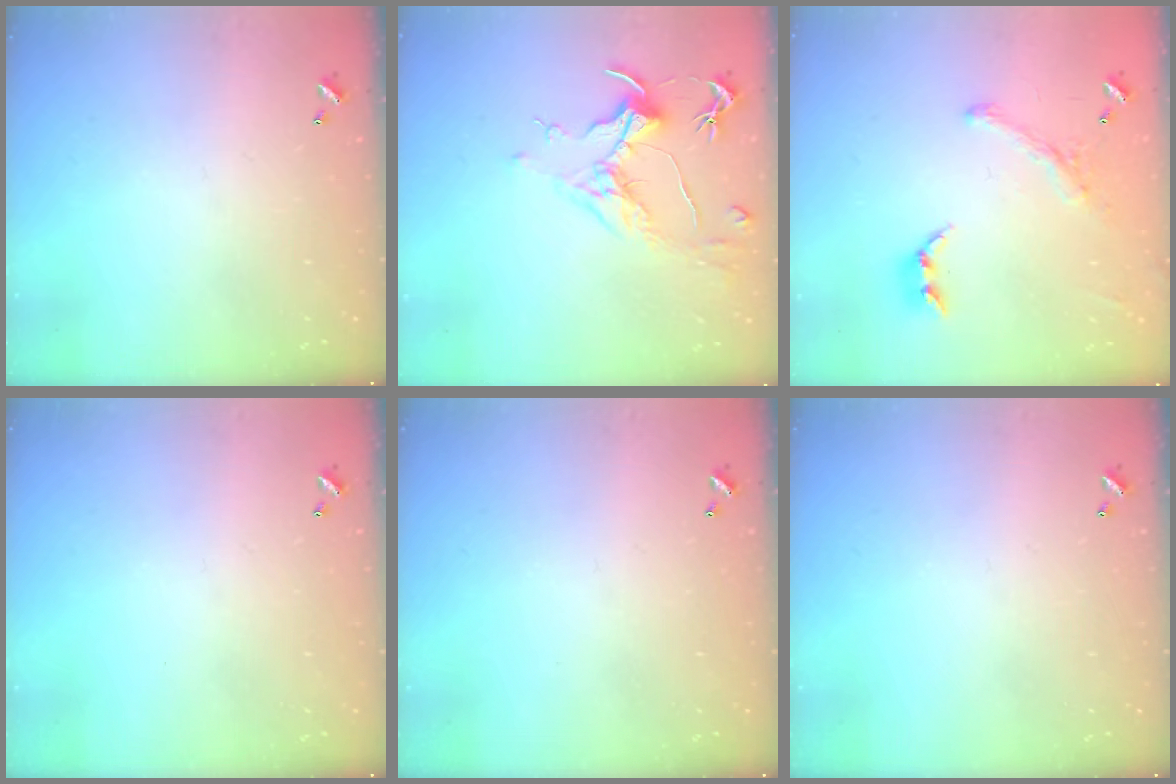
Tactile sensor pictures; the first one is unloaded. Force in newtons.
{"total": 1.8, "press": 1.6, "slide": 0.9}
{"total": 2.4, "press": 2.0, "slide": 1.3}
{"total": 0.0}
{"total": 0.0}
{"total": 0.0}